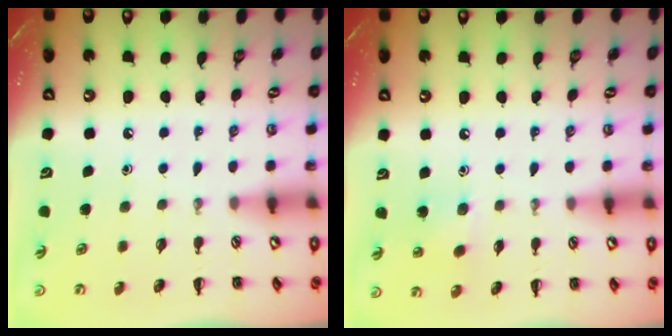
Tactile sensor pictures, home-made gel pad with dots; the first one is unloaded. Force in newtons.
{"total": 4.6, "press": 4.5, "slide": 0.9}